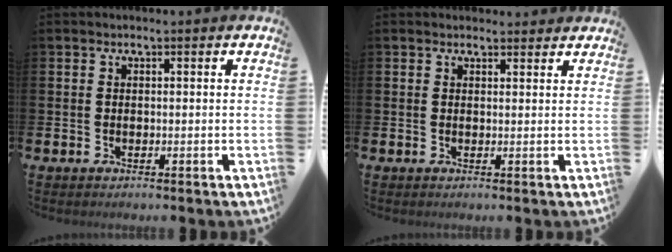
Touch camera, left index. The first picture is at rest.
{"total": 1.4, "force": [1.3, 0.5, 0.0], "torque": [0.014, -0.004, 0.021]}